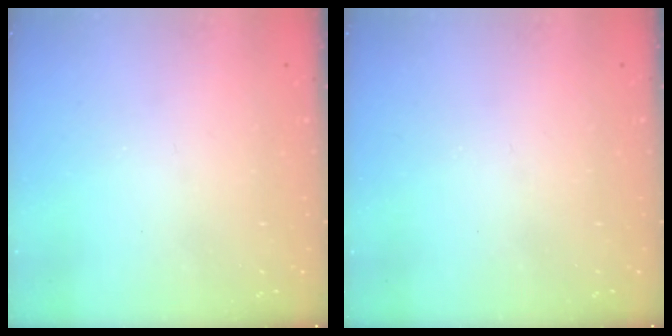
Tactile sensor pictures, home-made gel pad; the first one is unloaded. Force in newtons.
{"total": 0.0}